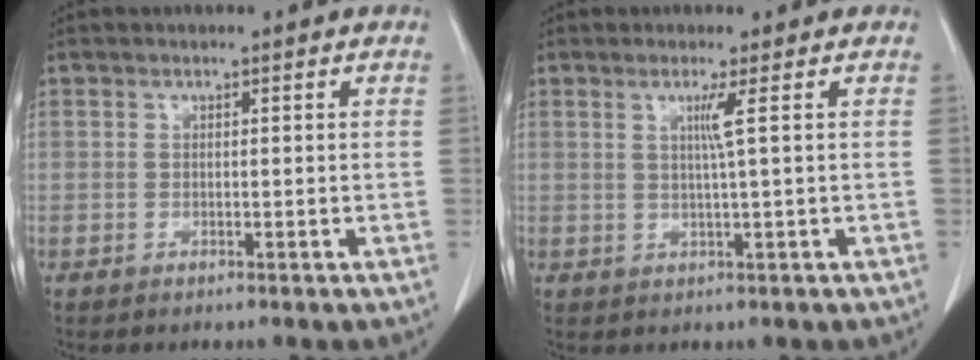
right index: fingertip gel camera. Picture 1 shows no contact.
{"total": 2.2, "force": [0.6, -0.9, 1.9], "torque": [-0.040, -0.003, 0.014]}